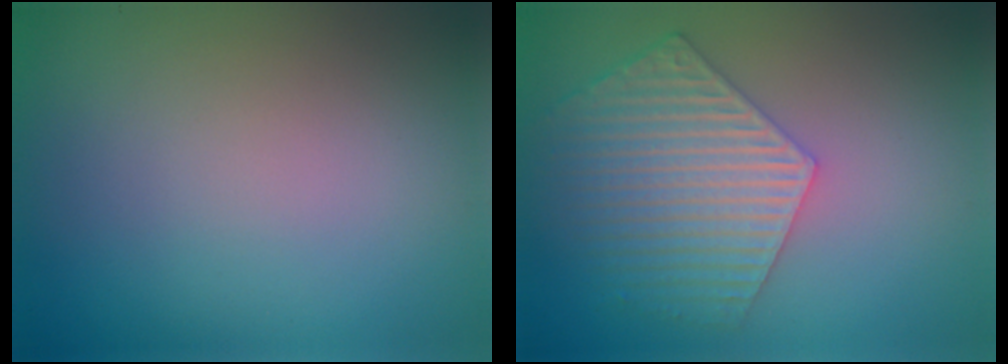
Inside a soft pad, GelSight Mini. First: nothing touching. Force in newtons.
{"total": 5.9, "press": 4.6, "slide": 3.7}